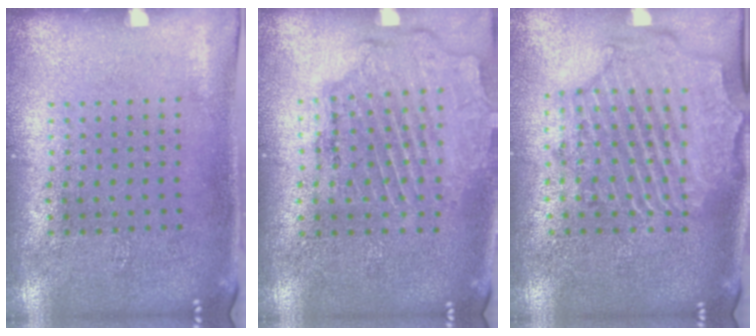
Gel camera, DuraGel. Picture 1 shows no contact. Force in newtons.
{"total": 1.6, "press": 1.6, "slide": 0.5}
{"total": 2.3, "press": 2.2, "slide": 0.9}